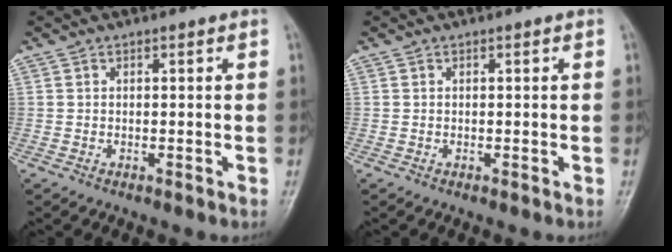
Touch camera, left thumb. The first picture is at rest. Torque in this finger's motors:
{"motor_torque": [0.00, 0.00, 0.00, 0.00, 0.00]}